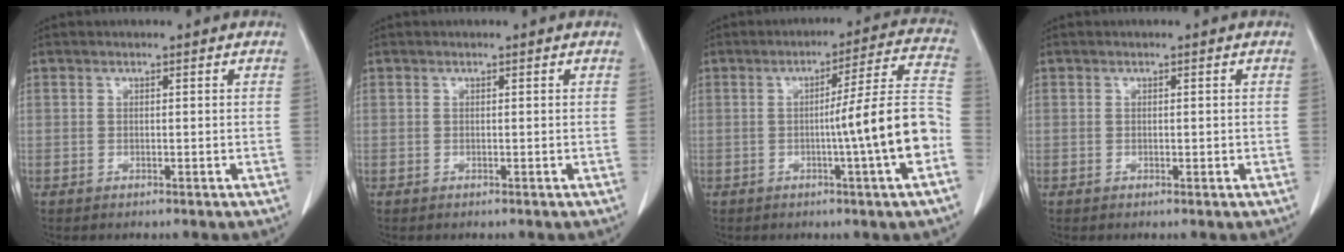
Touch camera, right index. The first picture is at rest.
{"total": 0.0}
{"total": 12.7, "force": [-3.1, -1.6, 12.2], "torque": [-0.171, 0.008, -0.048]}
{"total": 0.7, "force": [0.0, 0.5, 0.4], "torque": [-0.003, 0.001, 0.000]}